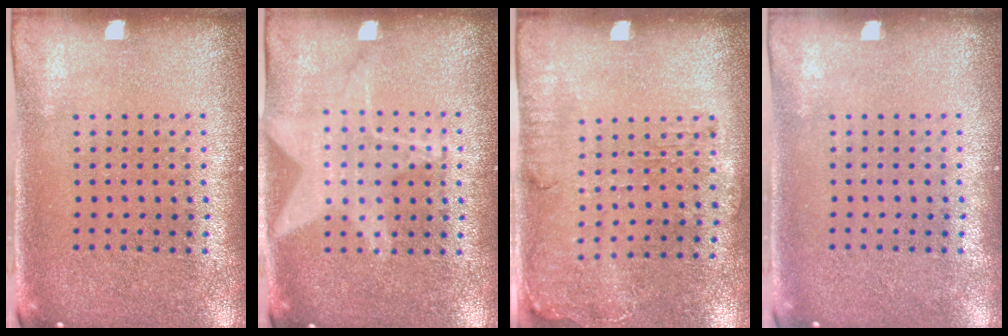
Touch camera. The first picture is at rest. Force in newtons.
{"total": 1.1, "press": 1.1, "slide": 0.3}
{"total": 1.3, "press": 1.2, "slide": 0.6}
{"total": 0.0}